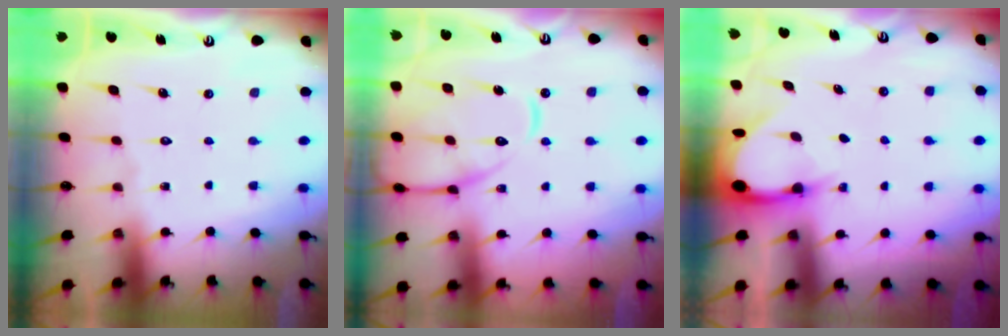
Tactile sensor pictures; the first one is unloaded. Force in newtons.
{"total": 13.2, "press": 13.1, "slide": 1.3}
{"total": 3.6, "press": 3.6, "slide": 0.3}